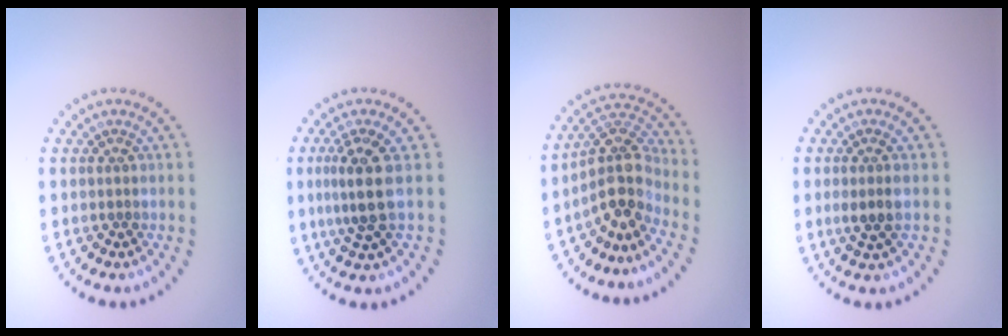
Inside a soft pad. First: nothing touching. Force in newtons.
{"total": 3.3, "press": 2.8, "slide": 1.8}
{"total": 4.1, "press": 3.1, "slide": 2.6}
{"total": 2.0, "press": 1.7, "slide": 1.0}